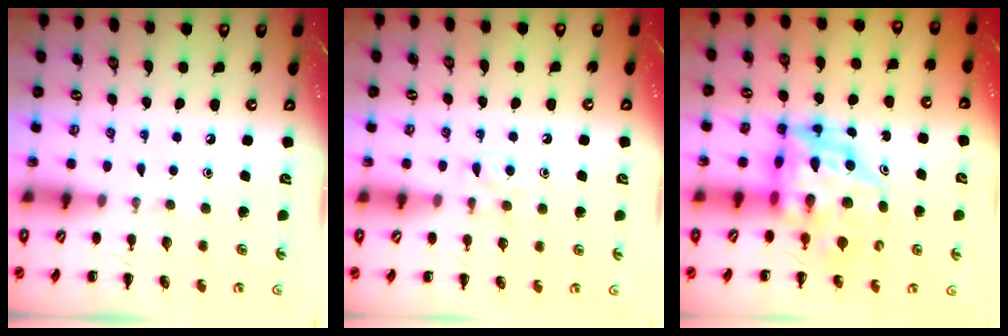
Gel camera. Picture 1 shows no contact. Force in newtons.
{"total": 3.7, "press": 3.5, "slide": 1.2}
{"total": 9.1, "press": 8.7, "slide": 2.8}